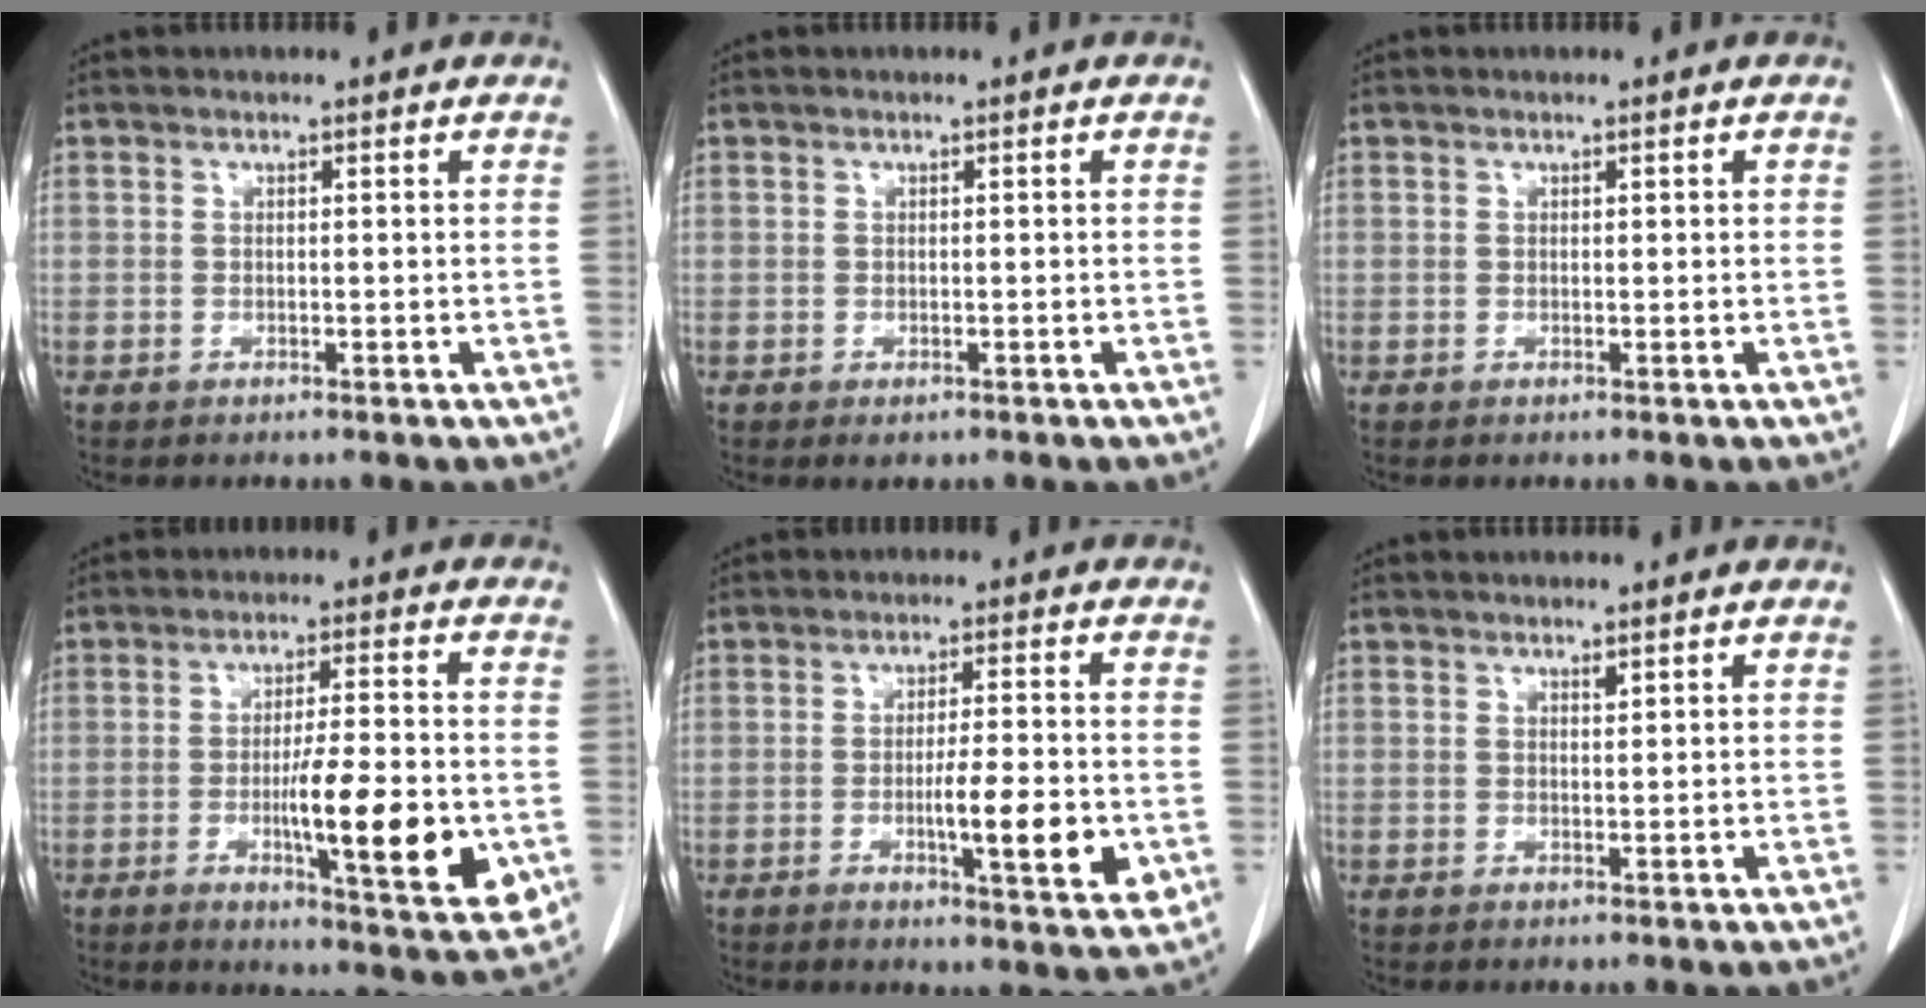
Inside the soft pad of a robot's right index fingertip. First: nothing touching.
{"total": 1.0, "force": [-0.6, 0.7, 0.5], "torque": [-0.007, 0.000, -0.003]}
{"total": 0.0}
{"total": 14.8, "force": [-3.4, 2.0, 14.3], "torque": [-0.208, -0.020, -0.047]}
{"total": 9.5, "force": [-2.4, 1.2, 9.1], "torque": [-0.132, -0.013, -0.036]}
{"total": 0.6, "force": [0.5, 0.1, 0.3], "torque": [-0.009, -0.005, 0.008]}